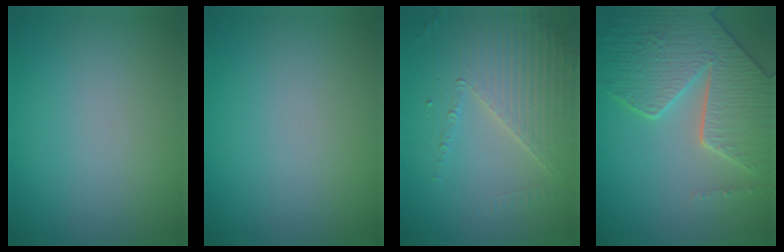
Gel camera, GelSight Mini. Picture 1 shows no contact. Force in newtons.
{"total": 0.0}
{"total": 4.3, "press": 3.8, "slide": 2.1}
{"total": 7.7, "press": 6.1, "slide": 4.6}